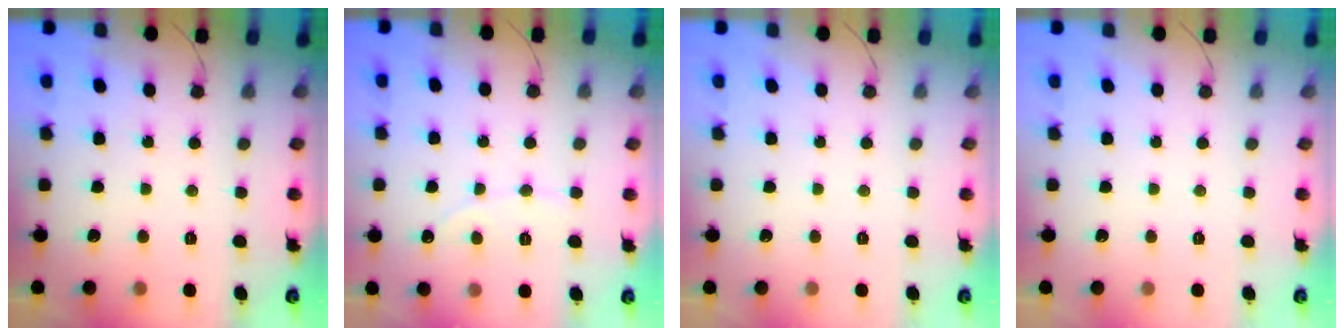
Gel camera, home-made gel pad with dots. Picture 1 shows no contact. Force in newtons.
{"total": 2.6, "press": 2.6, "slide": 0.2}
{"total": 0.0}
{"total": 0.0}